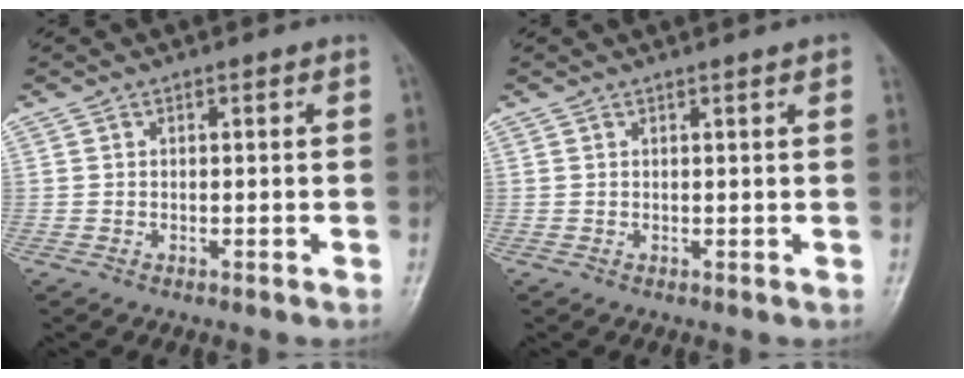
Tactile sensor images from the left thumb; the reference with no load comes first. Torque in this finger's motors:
{"motor_torque": [2.97, 2.03, 1.66, -1.10, 0.08]}